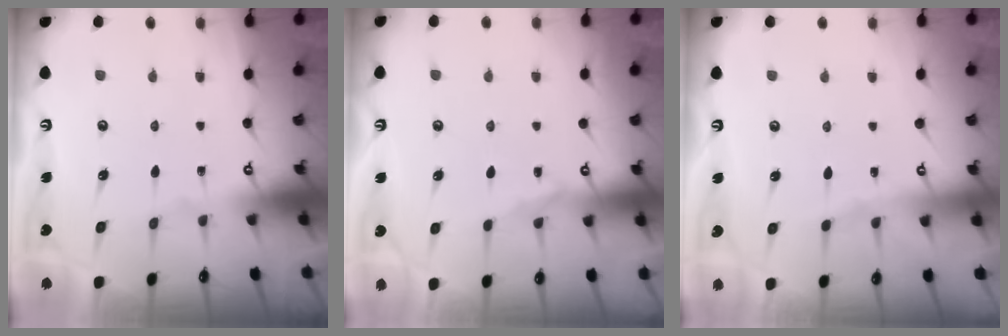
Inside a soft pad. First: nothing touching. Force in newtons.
{"total": 4.0, "press": 4.0, "slide": 0.5}
{"total": 2.2, "press": 2.1, "slide": 0.5}